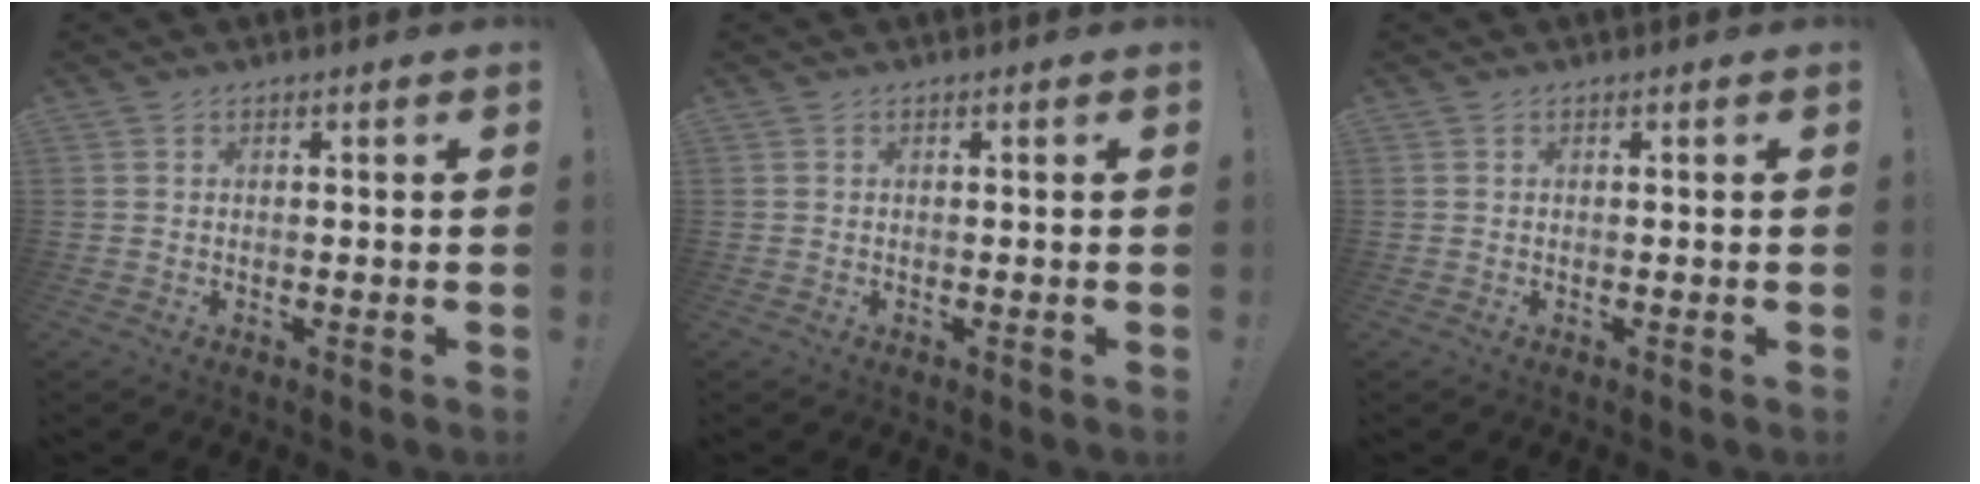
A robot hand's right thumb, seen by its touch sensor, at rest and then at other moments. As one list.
[{"total": 0.0}, {"total": 0.0}]